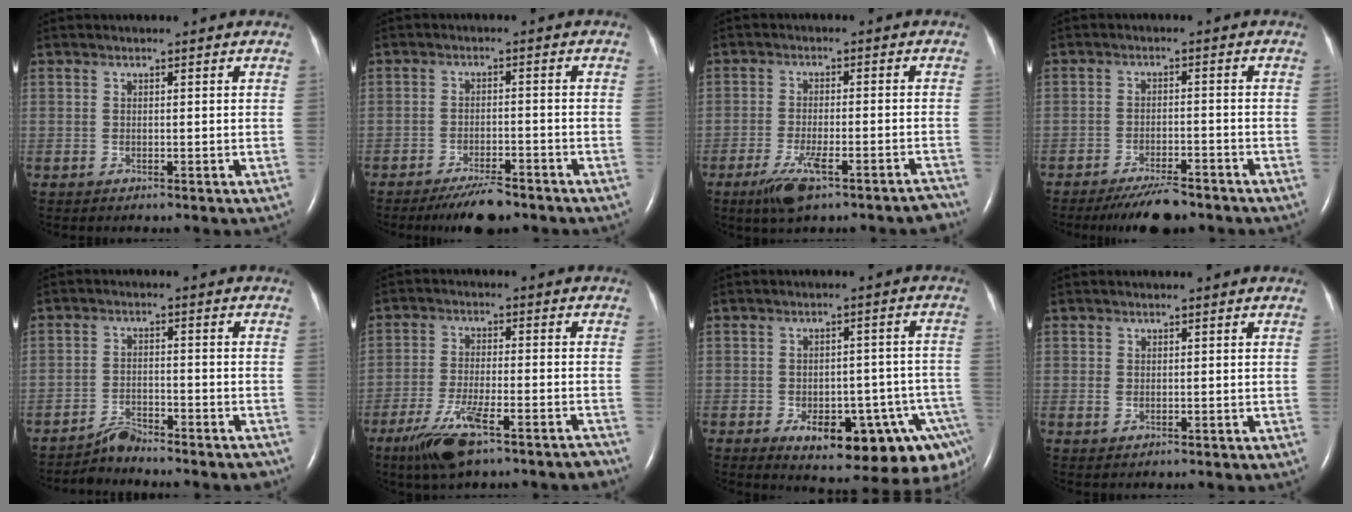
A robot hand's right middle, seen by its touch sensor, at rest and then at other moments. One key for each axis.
{"total": 5.7, "fx": -4.6, "fy": 1.3, "fz": 3.0, "tx": -0.057, "ty": -0.007, "tz": -0.076}
{"total": 8.4, "fx": -6.2, "fy": 1.4, "fz": 5.5, "tx": -0.080, "ty": -0.006, "tz": -0.100}
{"total": 6.4, "fx": -5.4, "fy": 1.4, "fz": 3.2, "tx": -0.056, "ty": -0.012, "tz": -0.090}
{"total": 4.9, "fx": -4.8, "fy": 0.7, "fz": 0.6, "tx": -0.005, "ty": -0.004, "tz": -0.078}
{"total": 10.6, "fx": -7.6, "fy": 1.6, "fz": 7.2, "tx": -0.128, "ty": -0.016, "tz": -0.128}
{"total": 17.0, "fx": -8.8, "fy": 5.9, "fz": 13.3, "tx": -0.090, "ty": 0.025, "tz": -0.101}
{"total": 1.0, "fx": 0.1, "fy": 0.8, "fz": 0.6, "tx": -0.013, "ty": -0.001, "tz": 0.004}